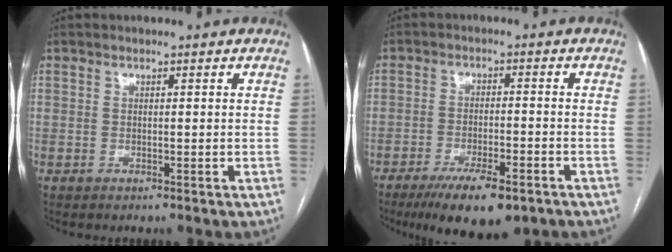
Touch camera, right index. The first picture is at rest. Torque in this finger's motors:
{"motor_torque": [0.08, -0.04, 0.08, -0.01]}